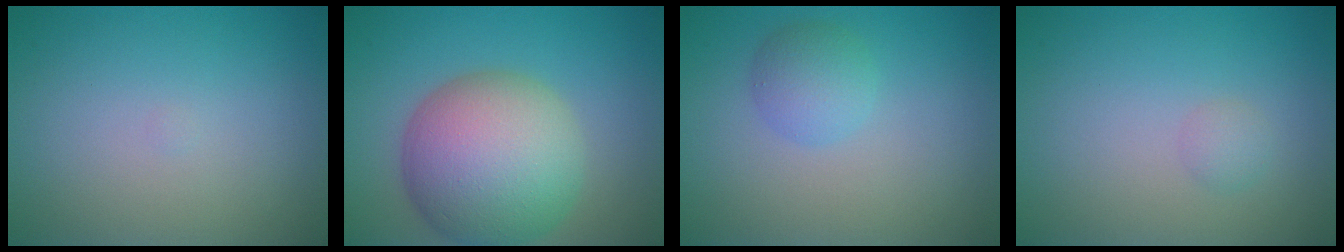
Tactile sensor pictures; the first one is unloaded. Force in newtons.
{"total": 11.0, "press": 11.0, "slide": 0.4}
{"total": 2.4, "press": 2.4, "slide": 0.0}
{"total": 1.0, "press": 1.0, "slide": 0.0}